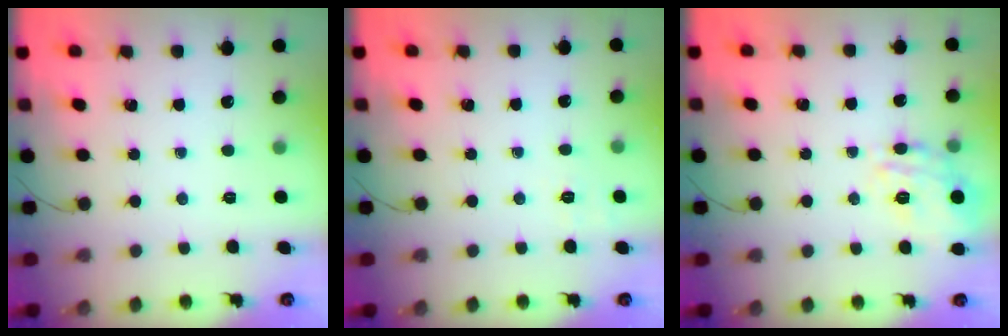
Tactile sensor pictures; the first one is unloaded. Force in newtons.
{"total": 2.1, "press": 1.2, "slide": 1.8}
{"total": 17.0, "press": 16.9, "slide": 1.0}